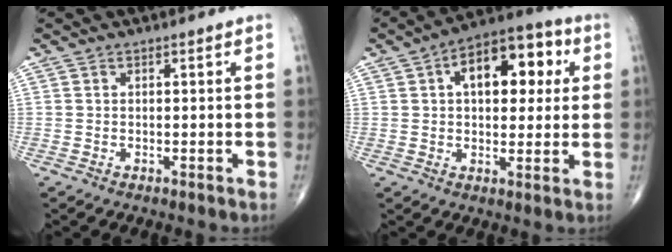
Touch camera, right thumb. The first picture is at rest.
{"total": 14.9, "force": [4.1, 8.3, 11.8], "torque": [-0.129, 0.018, 0.053]}